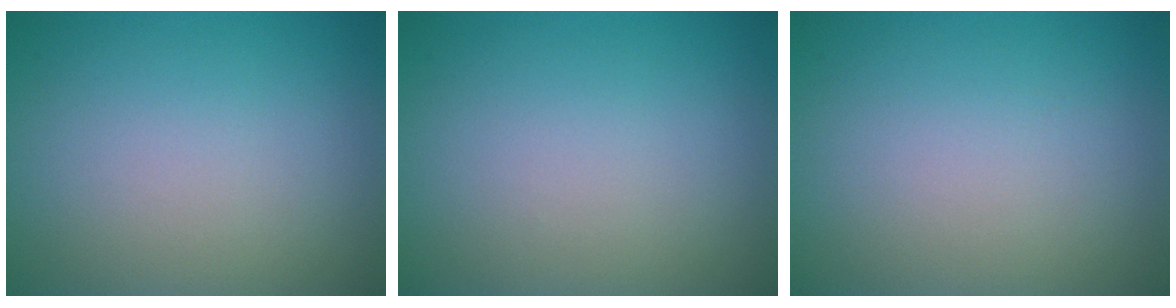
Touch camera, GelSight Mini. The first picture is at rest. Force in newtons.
{"total": 0.0}
{"total": 0.0}